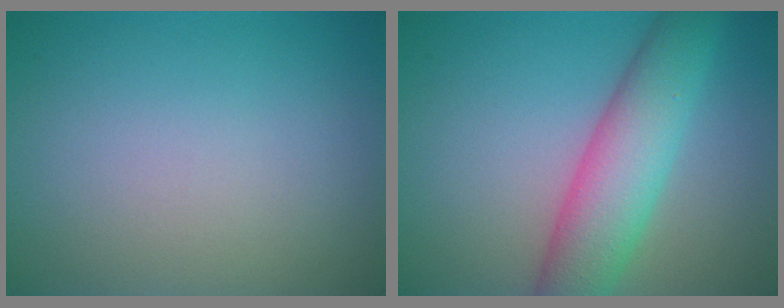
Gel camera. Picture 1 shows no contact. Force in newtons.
{"total": 6.7, "press": 6.7, "slide": 0.2}